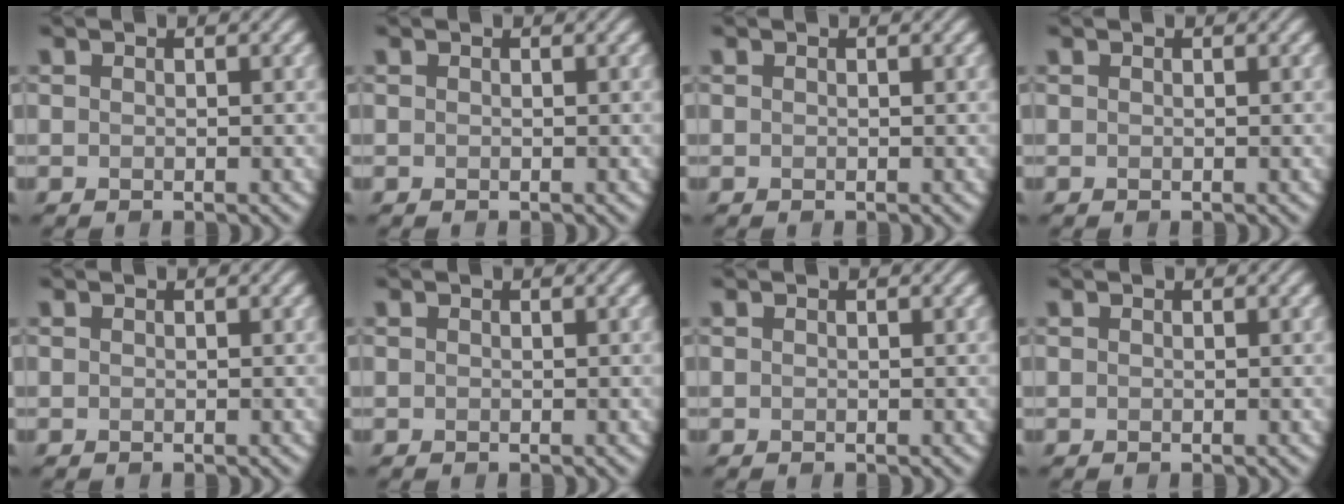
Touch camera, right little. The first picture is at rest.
{"total": 0.0}
{"total": 0.0}
{"total": 0.0}
{"total": 0.0}
{"total": 0.0}
{"total": 0.0}
{"total": 0.0}